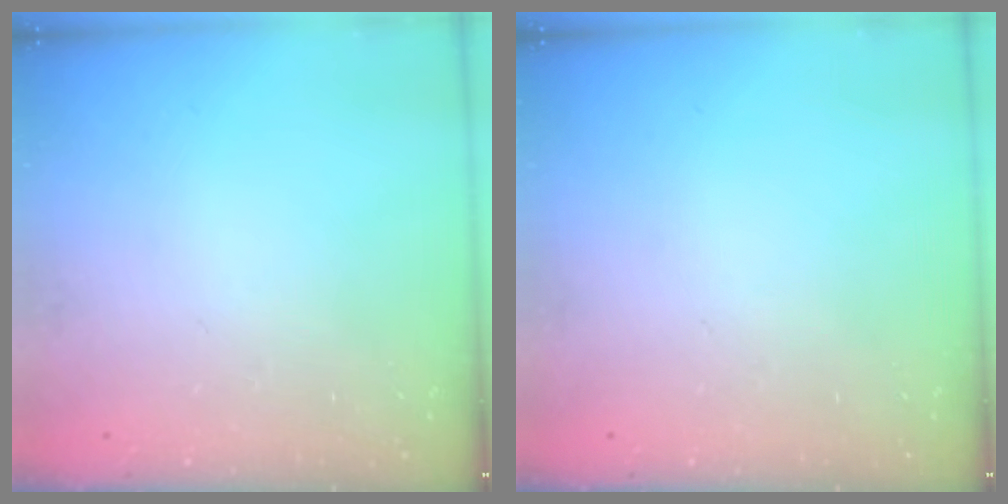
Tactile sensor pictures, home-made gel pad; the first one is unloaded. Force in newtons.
{"total": 0.0}